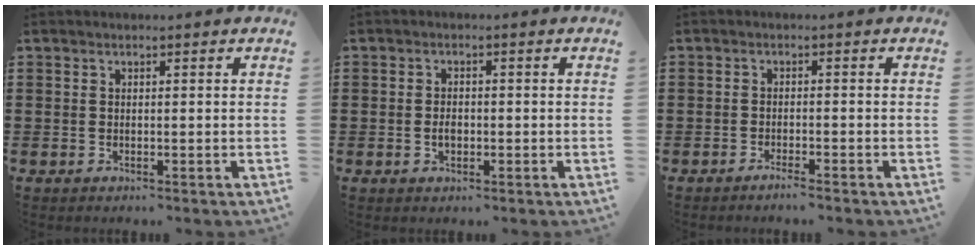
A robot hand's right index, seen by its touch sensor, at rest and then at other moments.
{"total": 2.0, "force": [-0.5, 1.1, 1.5], "torque": [-0.030, 0.003, -0.009]}
{"total": 1.6, "force": [-1.4, -0.1, 0.7], "torque": [-0.013, -0.001, -0.026]}